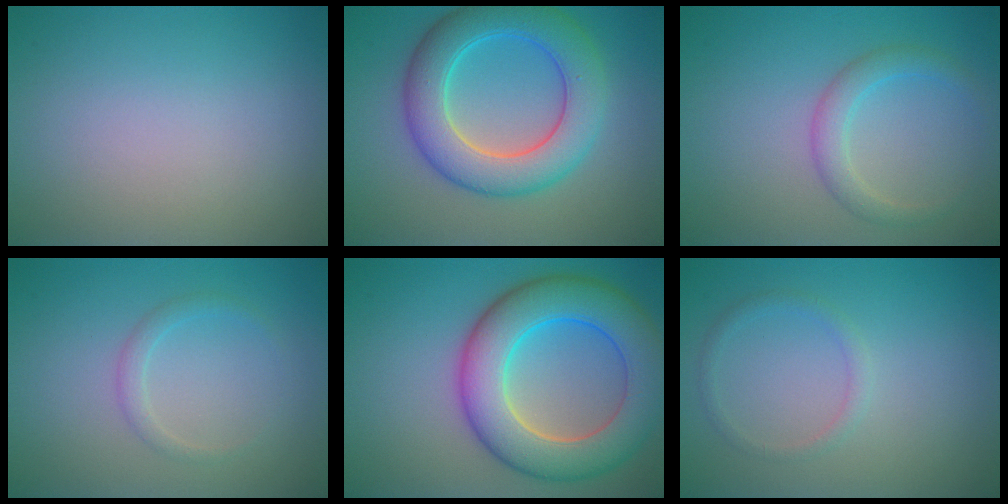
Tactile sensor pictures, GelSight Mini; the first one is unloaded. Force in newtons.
{"total": 7.6, "press": 7.6, "slide": 0.2}
{"total": 2.4, "press": 2.4, "slide": 0.1}
{"total": 1.3, "press": 1.3, "slide": 0.1}
{"total": 9.9, "press": 9.9, "slide": 0.4}
{"total": 1.2, "press": 1.2, "slide": 0.2}